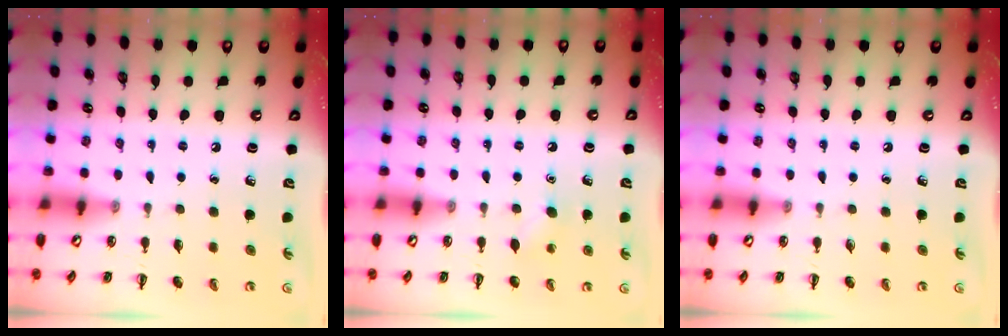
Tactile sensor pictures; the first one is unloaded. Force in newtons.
{"total": 3.9, "press": 3.7, "slide": 1.1}
{"total": 0.0}